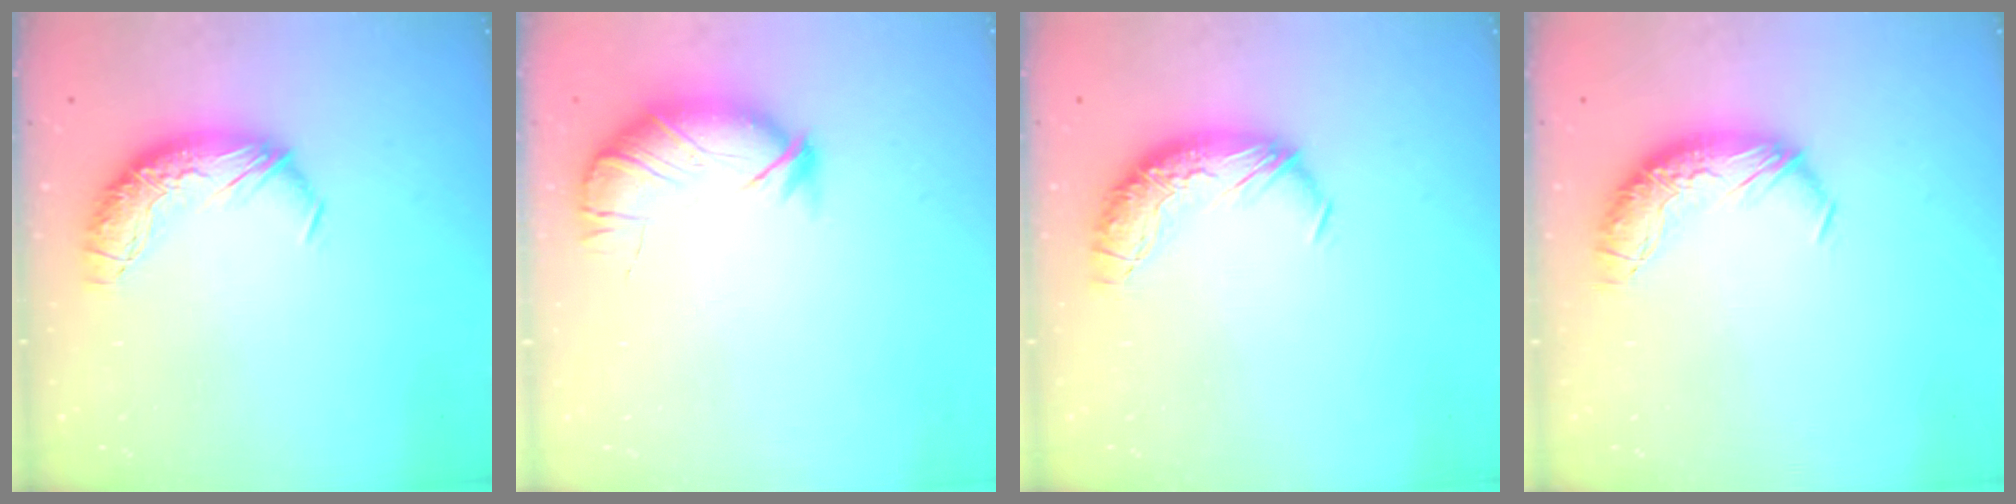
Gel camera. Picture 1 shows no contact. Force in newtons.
{"total": 4.1, "press": 3.8, "slide": 1.7}
{"total": 0.0}
{"total": 0.0}